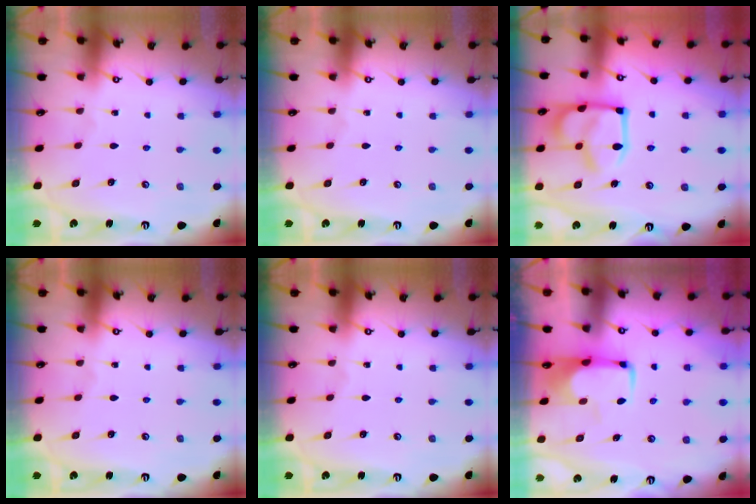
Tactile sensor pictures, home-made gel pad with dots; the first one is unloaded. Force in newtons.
{"total": 0.0}
{"total": 16.2, "press": 16.1, "slide": 1.7}
{"total": 0.0}
{"total": 0.0}
{"total": 1.6, "press": 1.5, "slide": 0.5}